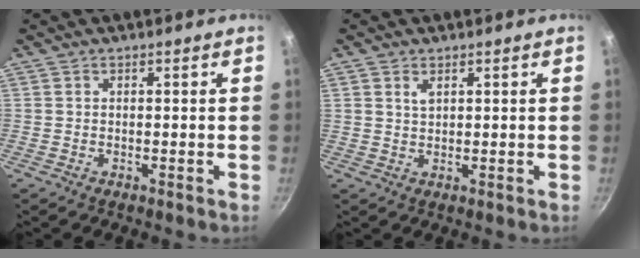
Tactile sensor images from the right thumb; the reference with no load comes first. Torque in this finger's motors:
{"motor_torque": [-0.57, -0.19, -0.17, 0.13, -0.02]}